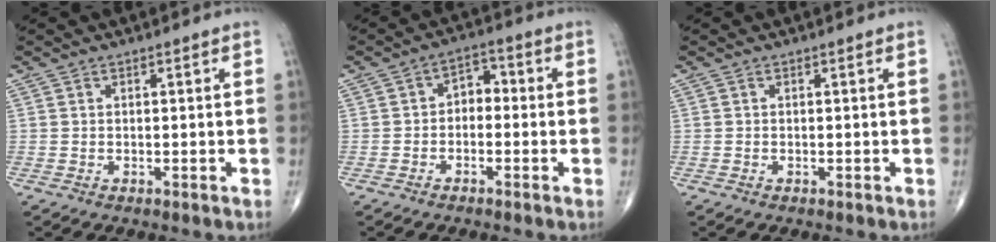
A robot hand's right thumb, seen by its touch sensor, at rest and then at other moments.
{"total": 4.4, "force": [-0.7, 3.1, 3.0], "torque": [-0.026, 0.025, -0.026]}
{"total": 0.0}